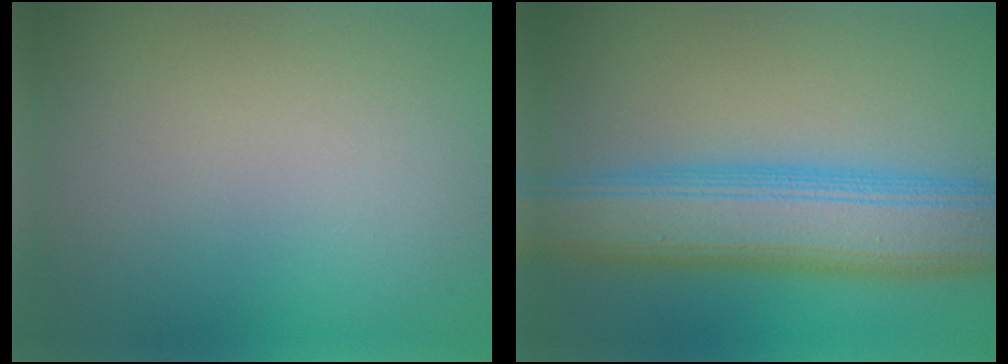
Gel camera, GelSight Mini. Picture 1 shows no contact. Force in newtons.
{"total": 8.7, "press": 8.7, "slide": 0.2}